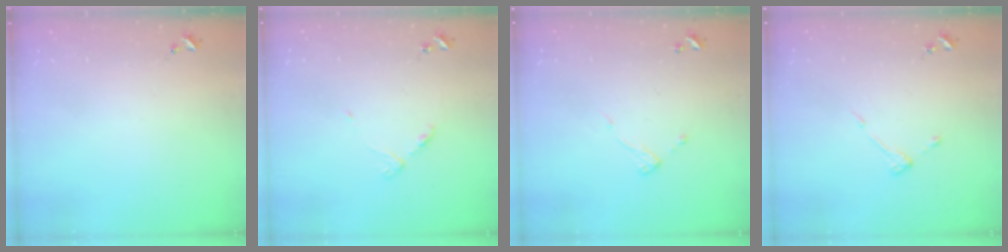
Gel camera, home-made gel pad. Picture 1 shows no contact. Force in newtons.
{"total": 4.4, "press": 4.3, "slide": 0.5}
{"total": 5.3, "press": 5.3, "slide": 0.2}
{"total": 4.7, "press": 4.7, "slide": 0.6}